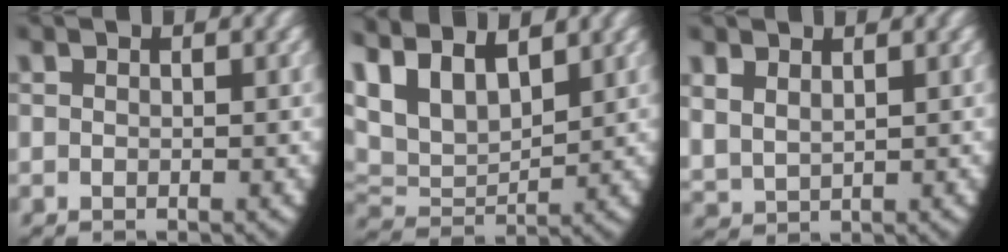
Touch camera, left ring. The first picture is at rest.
{"total": 9.9, "force": [2.6, 7.8, 5.5], "torque": [-0.143, -0.020, 0.043]}
{"total": 2.9, "force": [1.4, 2.4, 1.0], "torque": [-0.042, -0.010, 0.040]}